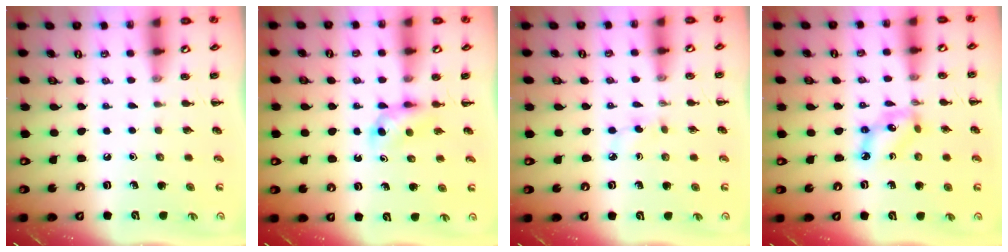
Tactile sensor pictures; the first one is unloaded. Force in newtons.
{"total": 3.7, "press": 3.4, "slide": 1.4}
{"total": 2.9, "press": 2.7, "slide": 1.1}
{"total": 6.7, "press": 6.5, "slide": 1.6}